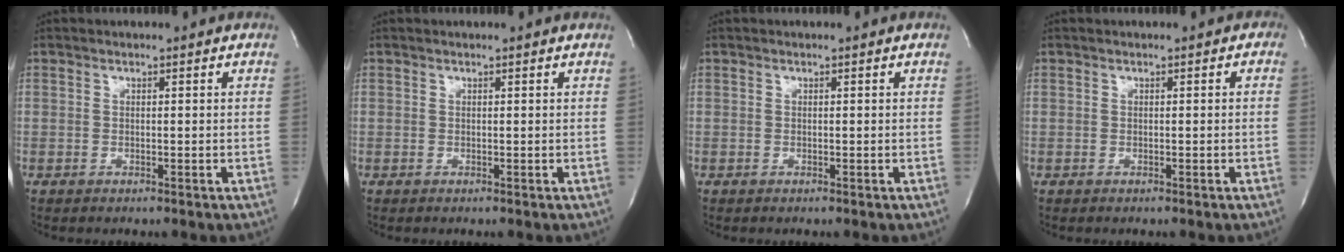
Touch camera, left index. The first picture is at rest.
{"total": 0.0}
{"total": 0.0}
{"total": 0.8, "force": [-0.6, 0.5, 0.1], "torque": [0.010, 0.002, -0.014]}